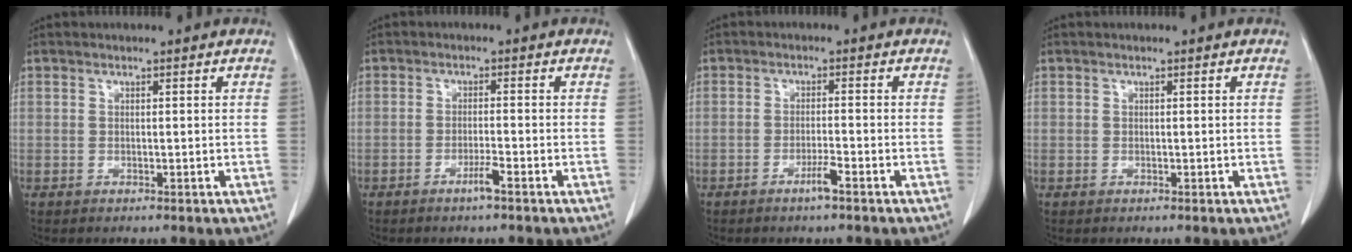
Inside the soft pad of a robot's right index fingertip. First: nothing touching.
{"total": 2.3, "force": [-1.5, -0.3, 1.7], "torque": [-0.034, -0.002, -0.028]}
{"total": 2.6, "force": [-1.7, -0.2, 1.9], "torque": [-0.037, -0.003, -0.030]}
{"total": 0.0}